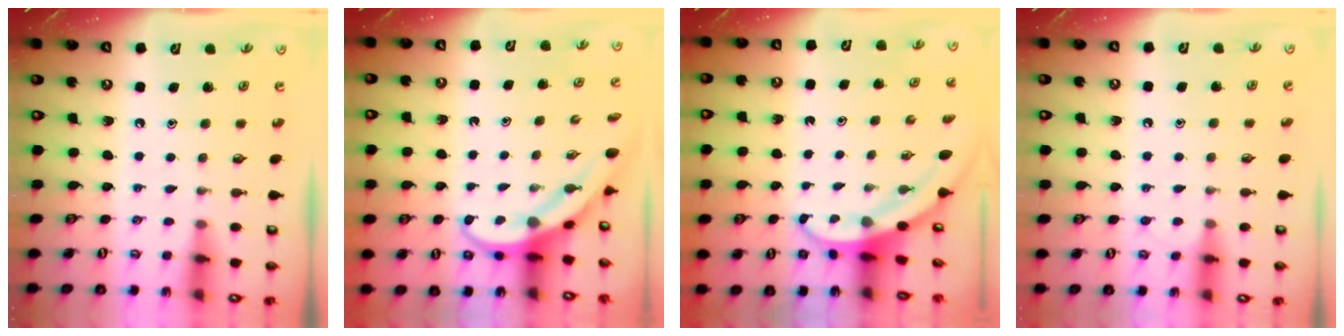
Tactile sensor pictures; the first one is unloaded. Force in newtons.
{"total": 4.0, "press": 4.0, "slide": 0.4}
{"total": 3.5, "press": 3.5, "slide": 0.1}
{"total": 4.1, "press": 4.1, "slide": 0.4}